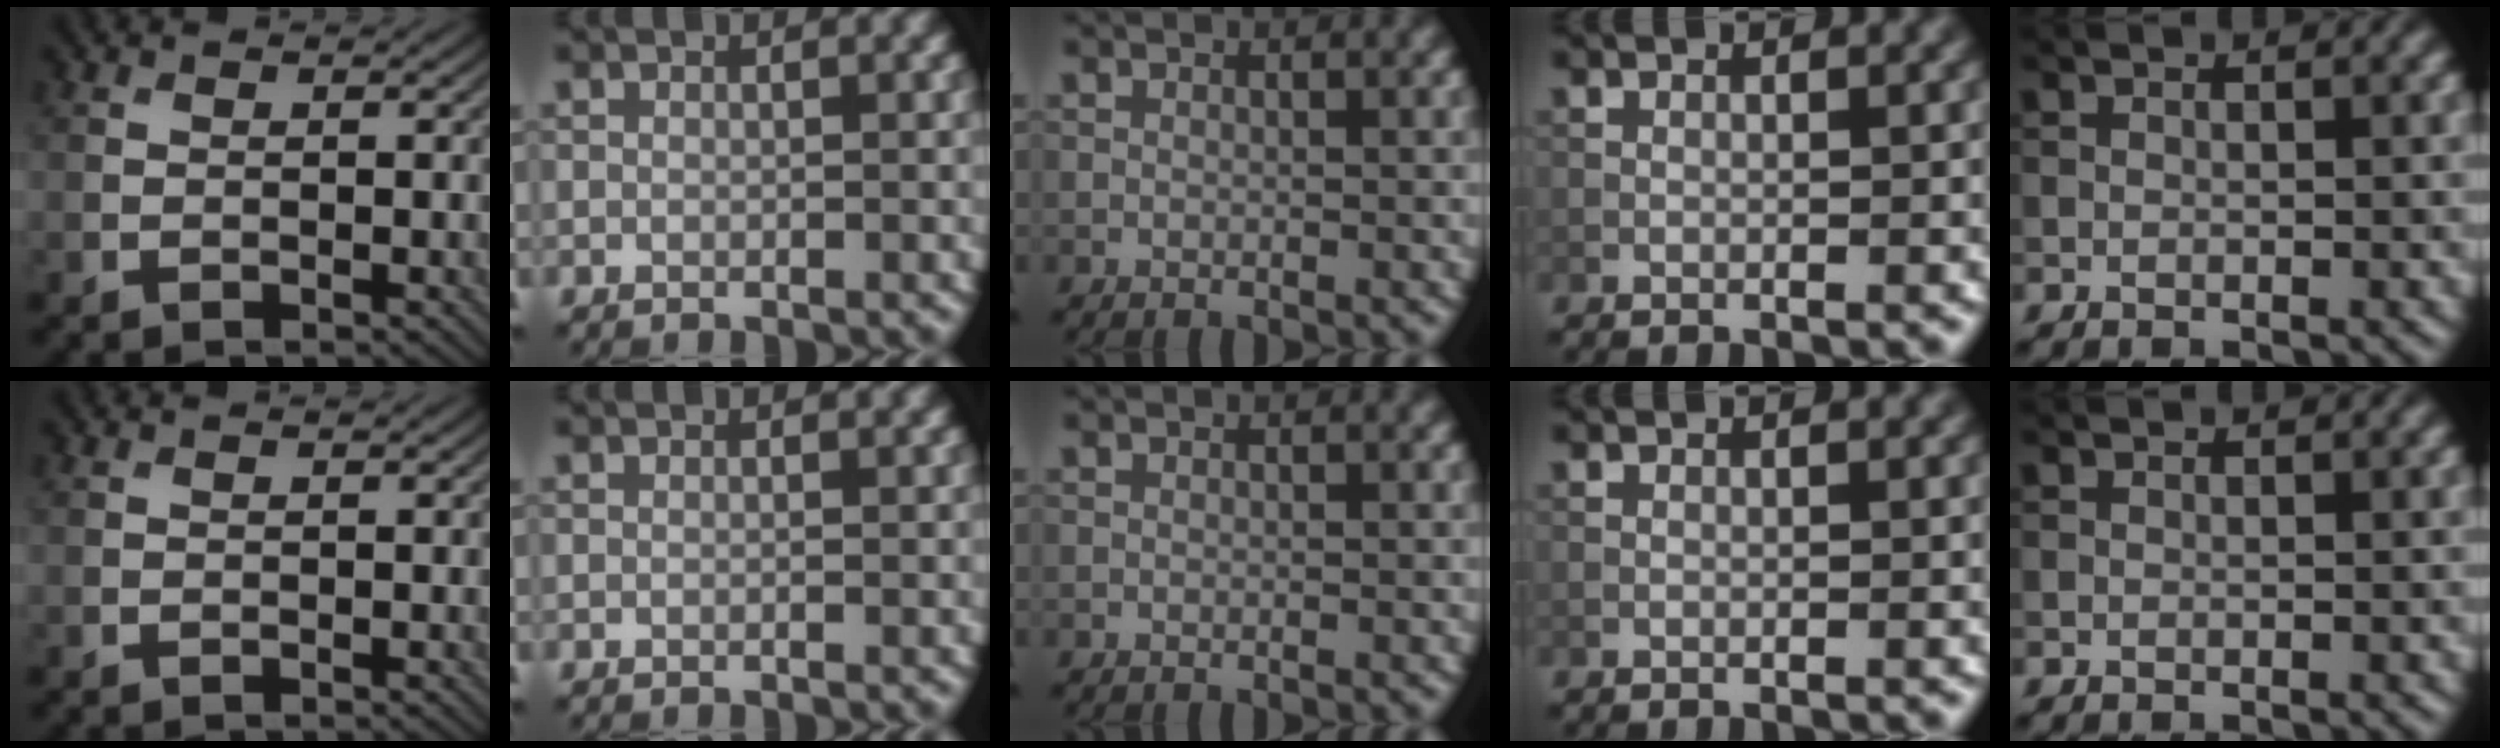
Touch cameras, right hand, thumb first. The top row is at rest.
{}